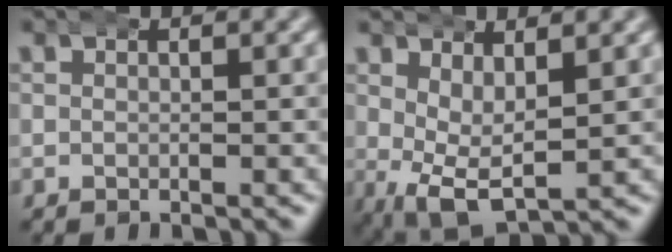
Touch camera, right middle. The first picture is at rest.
{"total": 5.2, "force": [-0.9, 2.8, 4.3], "torque": [-0.085, -0.036, 0.005]}